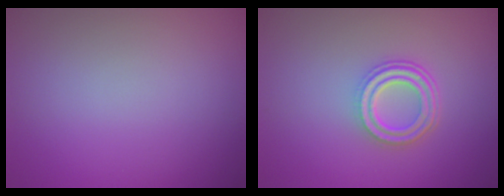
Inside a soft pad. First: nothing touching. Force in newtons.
{"total": 3.6, "press": 2.7, "slide": 2.3}